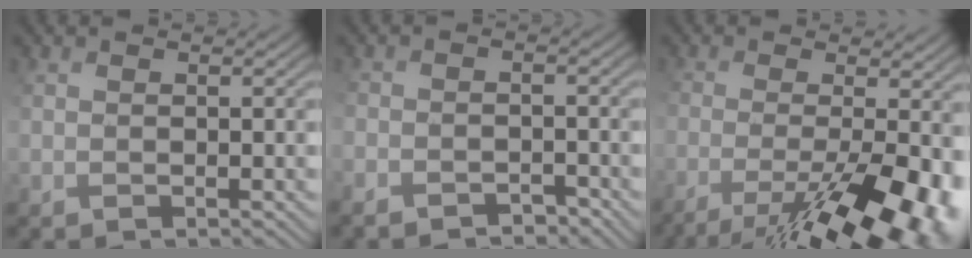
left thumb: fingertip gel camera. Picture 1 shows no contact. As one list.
[{"total": 4.3, "force": [-3.8, 1.5, 1.4], "torque": [-0.023, -0.009, -0.072]}, {"total": 14.0, "force": [-7.3, 4.2, 11.2], "torque": [-0.196, -0.014, -0.105]}]